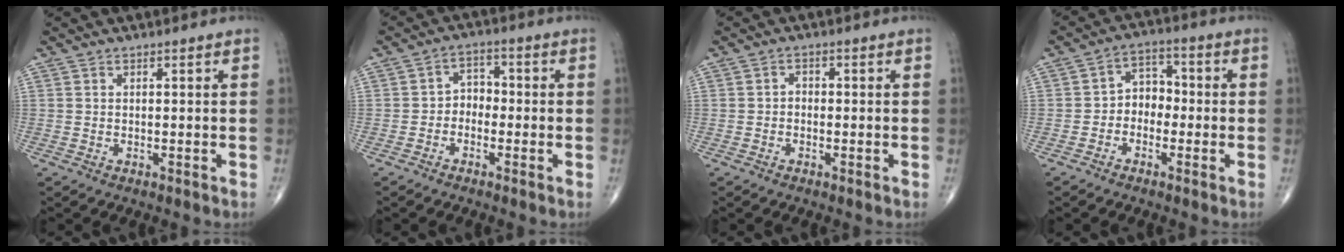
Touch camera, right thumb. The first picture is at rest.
{"total": 3.9, "force": [-1.2, 3.1, 2.2], "torque": [-0.010, 0.022, -0.036]}
{"total": 1.4, "force": [-0.4, 1.1, 0.8], "torque": [-0.002, 0.006, -0.011]}
{"total": 5.6, "force": [-1.3, 4.4, 3.2], "torque": [-0.022, 0.029, -0.040]}